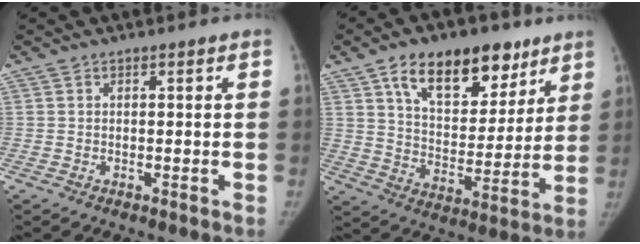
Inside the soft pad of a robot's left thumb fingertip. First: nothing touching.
{"total": 19.0, "force": [11.1, 10.4, 11.4], "torque": [-0.125, -0.041, 0.181]}